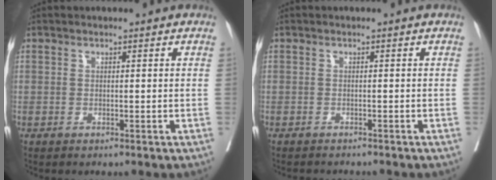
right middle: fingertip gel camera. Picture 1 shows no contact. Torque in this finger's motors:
{"motor_torque": [-0.13, 0.09, -0.04, -0.01]}